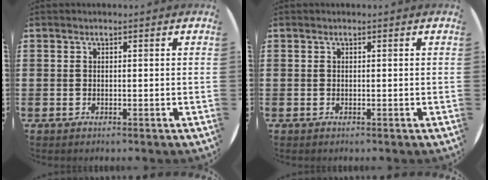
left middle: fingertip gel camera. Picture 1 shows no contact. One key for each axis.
{"total": 0.0}